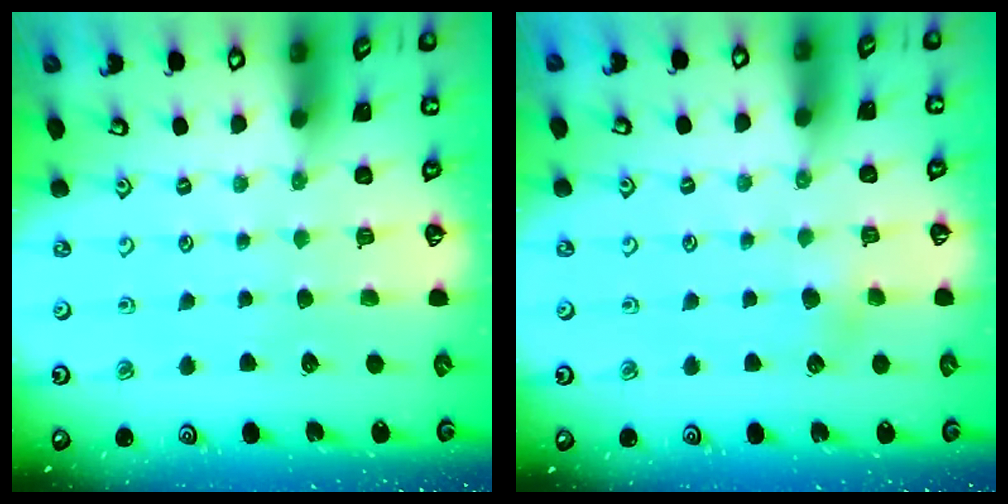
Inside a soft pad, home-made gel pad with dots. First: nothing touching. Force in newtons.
{"total": 3.1, "press": 2.9, "slide": 1.1}